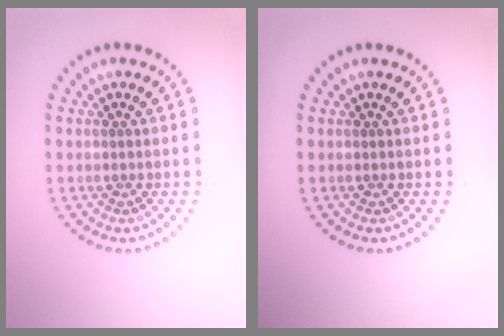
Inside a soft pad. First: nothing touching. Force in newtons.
{"total": 0.0}